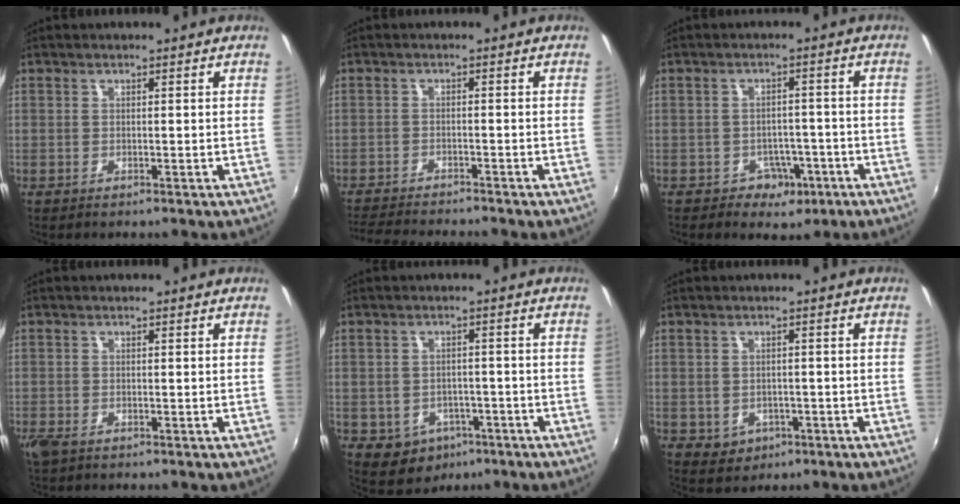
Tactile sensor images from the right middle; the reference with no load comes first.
{"total": 8.3, "force": [-7.8, 0.6, 2.9], "torque": [-0.078, -0.021, -0.131]}
{"total": 5.0, "force": [-2.9, 3.9, 1.3], "torque": [-0.031, 0.010, -0.032]}
{"total": 2.3, "force": [-1.5, 1.0, 1.5], "torque": [-0.031, -0.009, -0.029]}
{"total": 7.4, "force": [-3.8, 5.9, 2.4], "torque": [-0.060, 0.001, -0.037]}
{"total": 4.2, "force": [-1.4, 3.7, 1.3], "torque": [-0.038, -0.002, -0.010]}